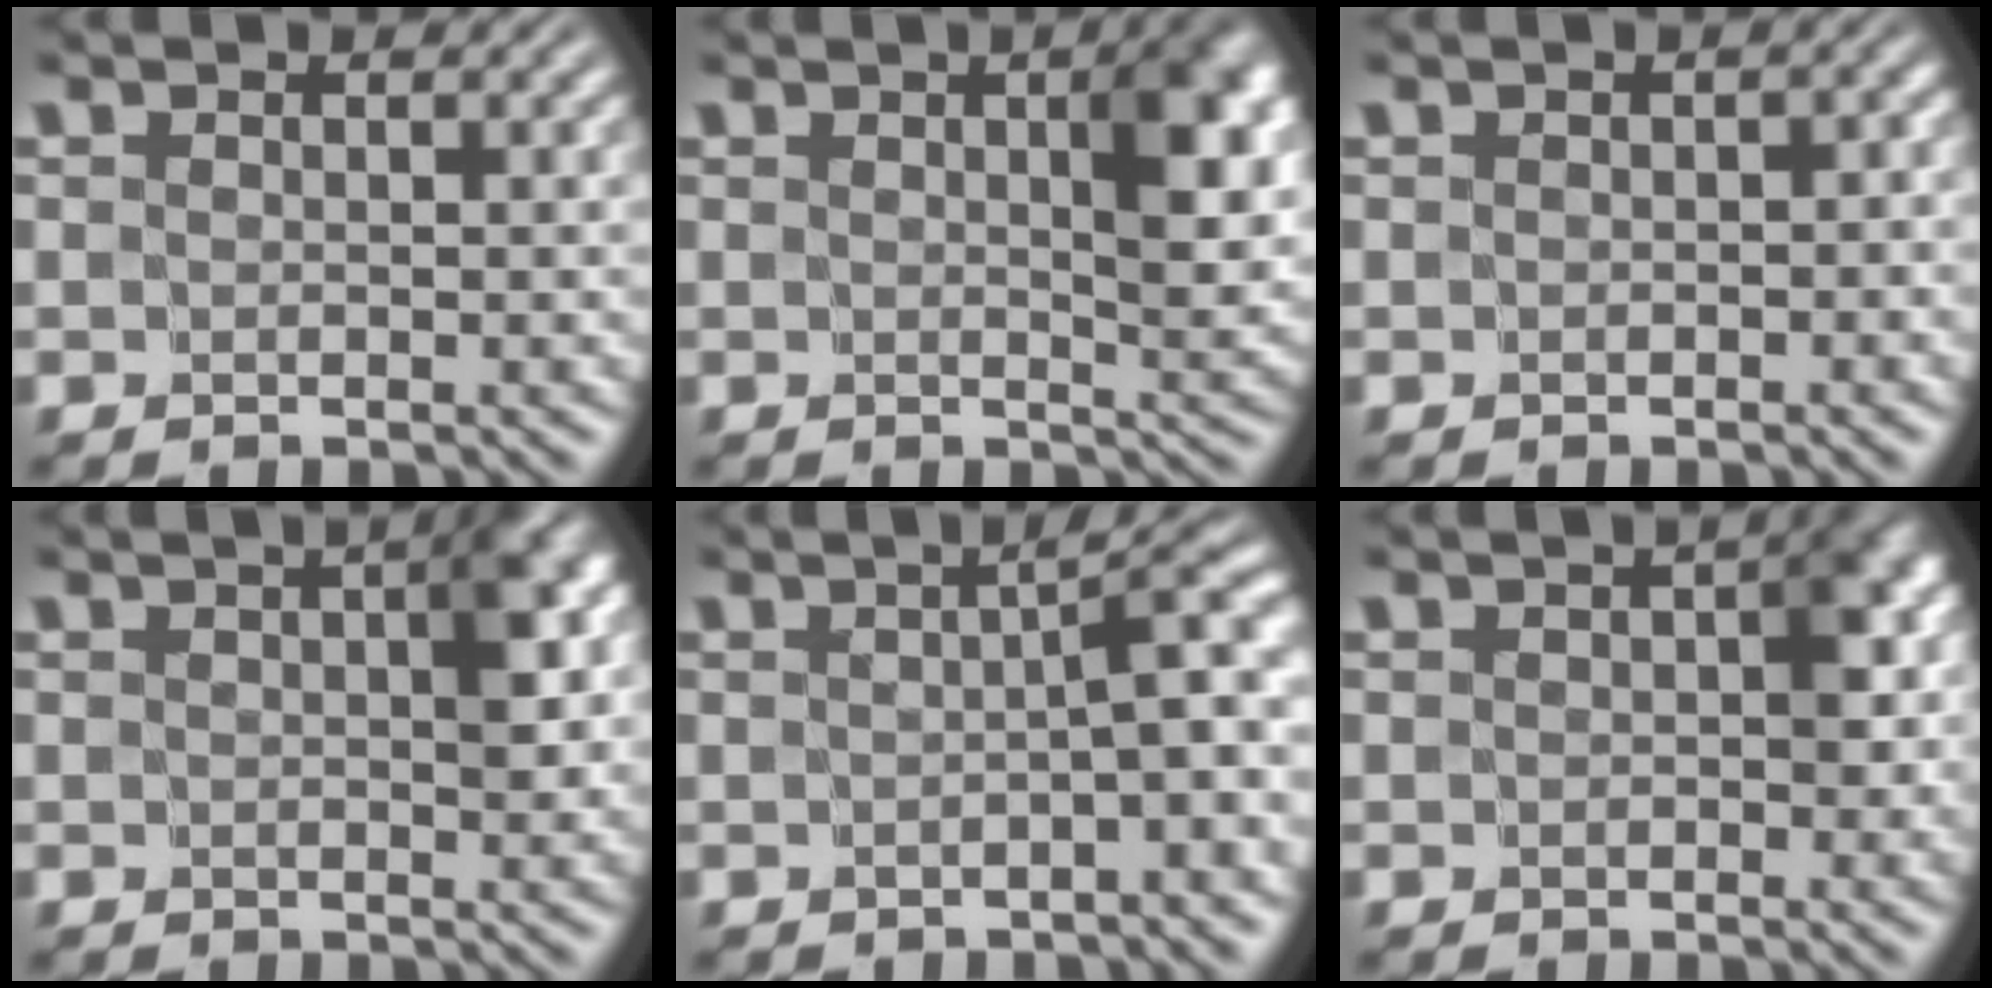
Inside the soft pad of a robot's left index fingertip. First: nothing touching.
{"total": 5.1, "force": [1.3, 1.9, 4.6], "torque": [-0.055, -0.002, 0.021]}
{"total": 1.0, "force": [-0.3, 0.5, 0.8], "torque": [-0.008, 0.003, -0.002]}
{"total": 3.8, "force": [0.6, 1.7, 3.3], "torque": [-0.039, 0.007, 0.004]}
{"total": 4.2, "force": [-0.3, 0.5, 4.2], "torque": [-0.052, 0.014, -0.005]}
{"total": 3.4, "force": [0.0, 2.1, 2.7], "torque": [-0.028, 0.001, -0.004]}